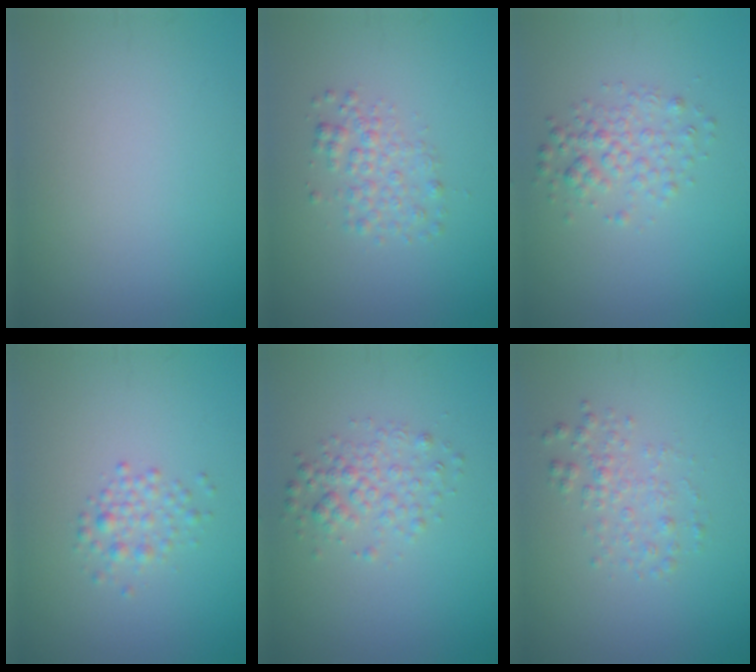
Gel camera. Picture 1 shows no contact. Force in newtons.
{"total": 2.3, "press": 2.3, "slide": 0.1}
{"total": 2.5, "press": 2.5, "slide": 0.1}
{"total": 1.7, "press": 1.7, "slide": 0.0}
{"total": 2.5, "press": 2.5, "slide": 0.1}
{"total": 2.0, "press": 2.0, "slide": 0.1}